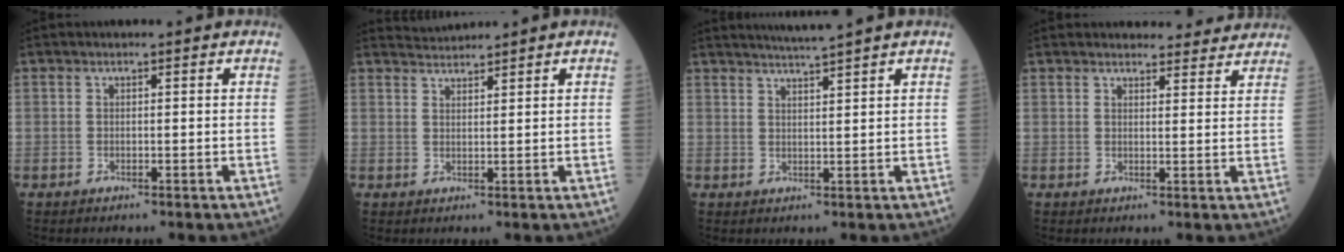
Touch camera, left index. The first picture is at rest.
{"total": 2.7, "force": [2.6, -0.6, -0.5], "torque": [0.000, 0.011, 0.056]}
{"total": 4.6, "force": [4.0, -1.5, 1.6], "torque": [-0.027, 0.001, 0.070]}
{"total": 10.0, "force": [9.5, 2.3, 2.1], "torque": [-0.006, 0.011, 0.101]}